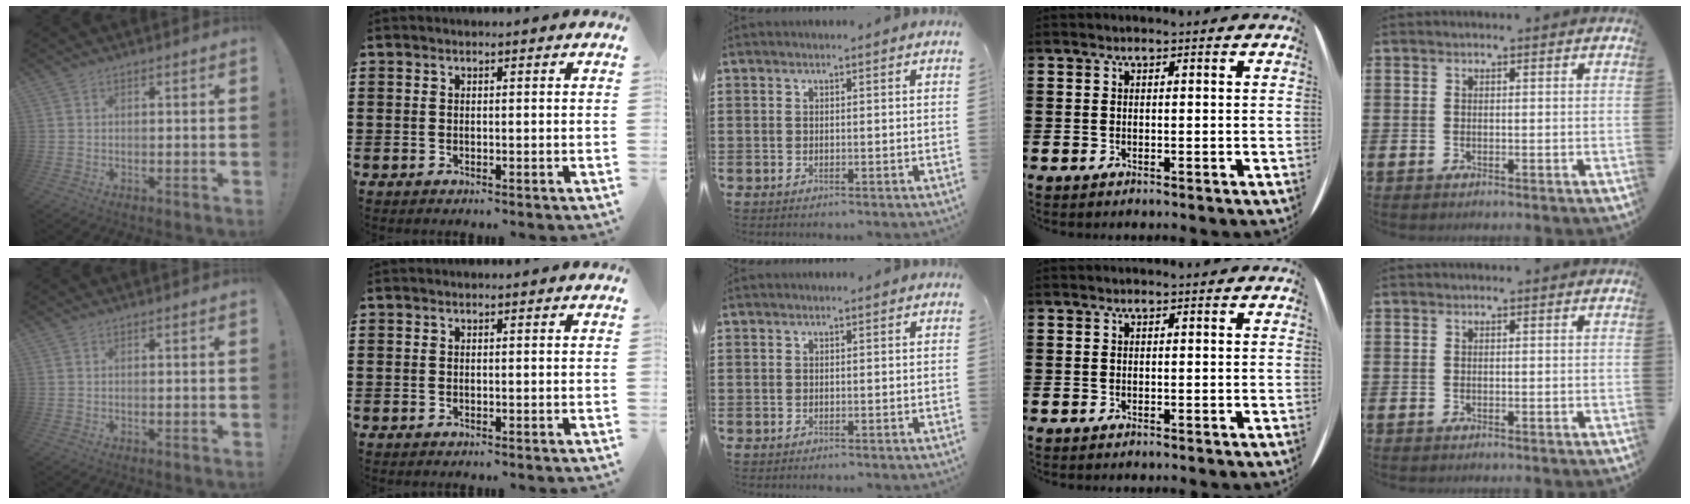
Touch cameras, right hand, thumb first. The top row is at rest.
{}